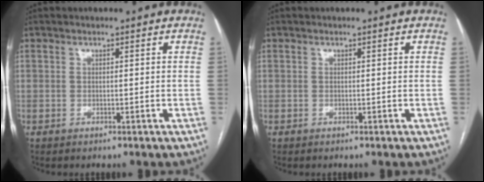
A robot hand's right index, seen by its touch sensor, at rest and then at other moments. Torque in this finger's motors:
{"motor_torque": [0.00, 0.00, 0.00, 0.01]}